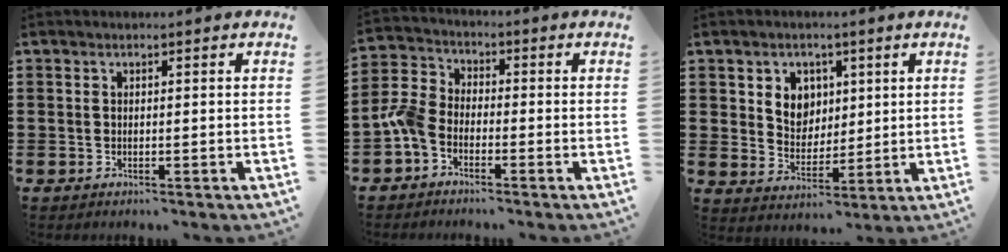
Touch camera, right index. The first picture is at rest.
{"total": 5.1, "force": [-2.9, 3.2, 2.6], "torque": [-0.086, 0.001, -0.069]}
{"total": 5.3, "force": [2.1, 4.7, 1.4], "torque": [-0.044, 0.009, 0.035]}